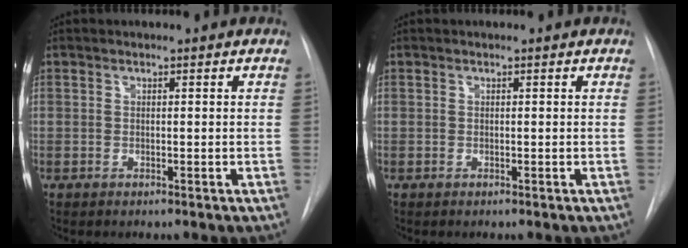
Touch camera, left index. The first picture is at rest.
{"total": 0.0}